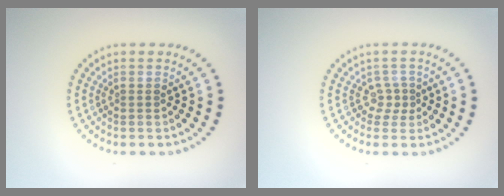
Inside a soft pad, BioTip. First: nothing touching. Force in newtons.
{"total": 1.6, "press": 1.0, "slide": 1.2}